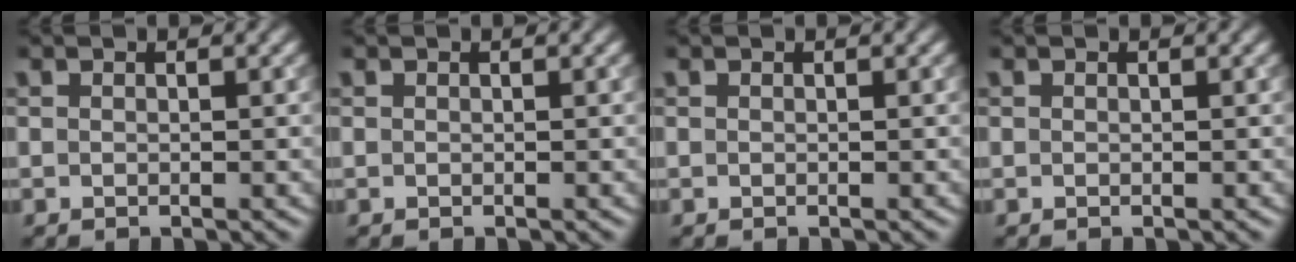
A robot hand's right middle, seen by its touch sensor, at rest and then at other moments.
{"total": 0.0}
{"total": 0.0}
{"total": 0.0}